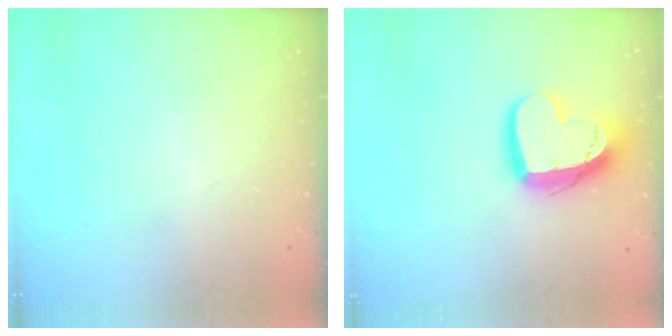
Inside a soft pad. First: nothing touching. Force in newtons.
{"total": 19.0, "press": 18.9, "slide": 1.6}